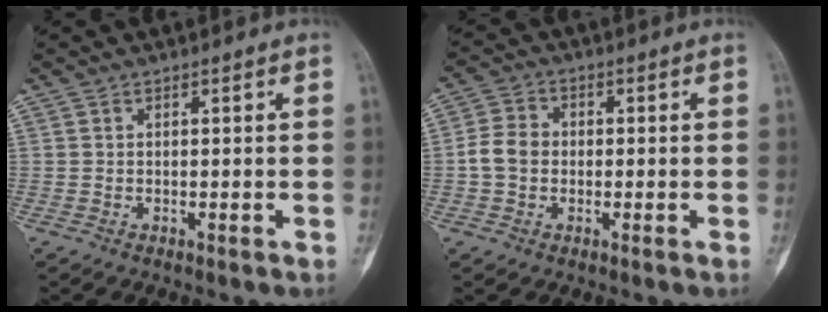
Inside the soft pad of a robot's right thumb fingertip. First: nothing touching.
{"total": 5.2, "force": [-0.6, 4.1, 3.1], "torque": [-0.055, 0.015, -0.020]}